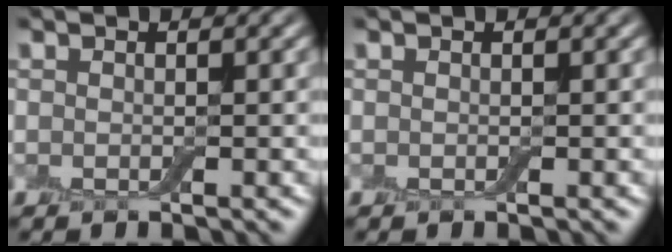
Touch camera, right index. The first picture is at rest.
{"total": 0.0}